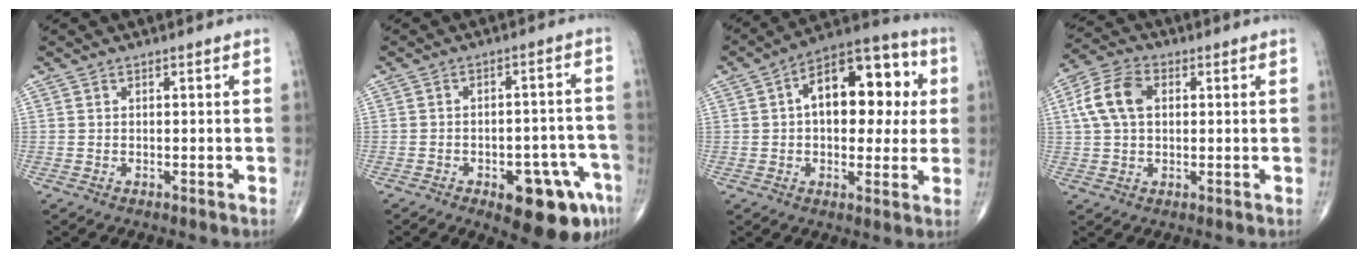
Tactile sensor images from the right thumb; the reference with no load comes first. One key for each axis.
{"total": 14.0, "fx": -7.0, "fy": 5.8, "fz": 10.6, "tx": -0.102, "ty": 0.040, "tz": -0.081}
{"total": 17.5, "fx": 3.0, "fy": 9.9, "fz": 14.1, "tx": -0.162, "ty": 0.026, "tz": 0.035}
{"total": 9.1, "fx": 1.8, "fy": 5.9, "fz": 6.6, "tx": -0.134, "ty": 0.019, "tz": 0.029}